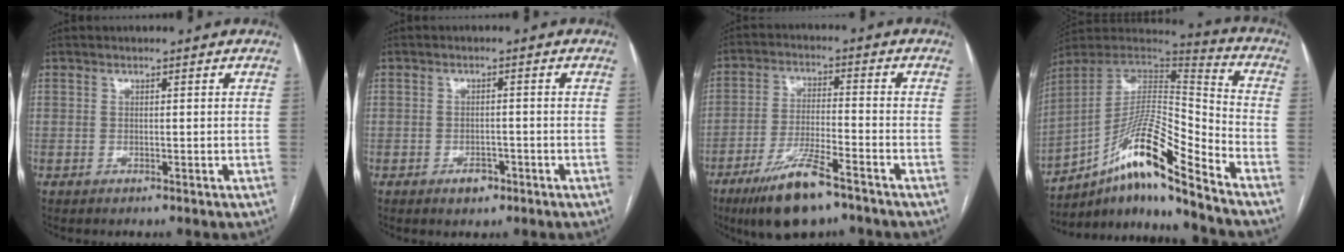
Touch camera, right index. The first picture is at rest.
{"total": 2.5, "force": [-1.4, 1.6, 1.2], "torque": [-0.011, 0.005, -0.017]}
{"total": 10.9, "force": [-7.3, 2.1, 7.8], "torque": [-0.152, -0.018, -0.130]}
{"total": 17.2, "force": [-11.4, 1.4, 12.8], "torque": [-0.236, 0.018, -0.200]}